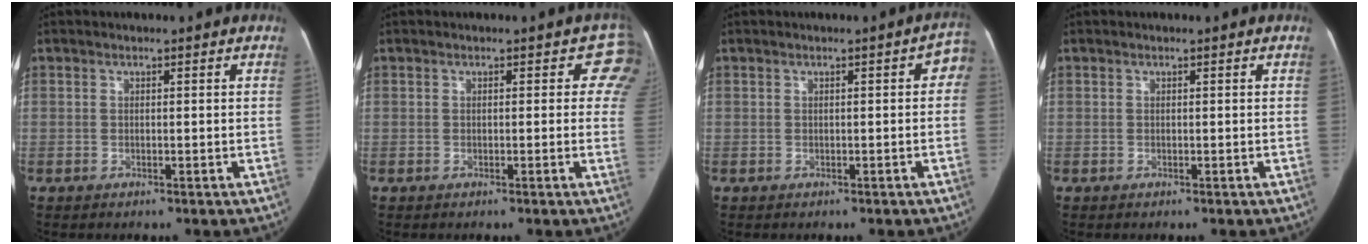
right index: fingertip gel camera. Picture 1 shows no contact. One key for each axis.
{"total": 3.7, "fx": 2.2, "fy": 2.6, "fz": 1.5, "tx": 0.012, "ty": -0.004, "tz": 0.000}
{"total": 2.7, "fx": 0.4, "fy": 1.1, "fz": 2.4, "tx": -0.013, "ty": 0.014, "tz": 0.000}
{"total": 0.0}